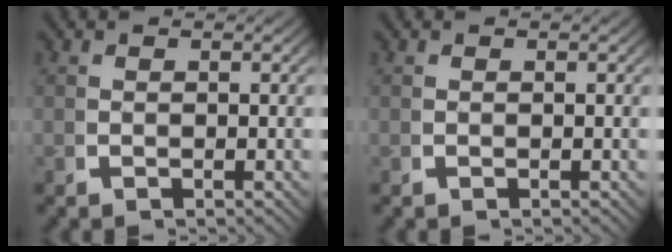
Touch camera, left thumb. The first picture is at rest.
{"total": 0.0}